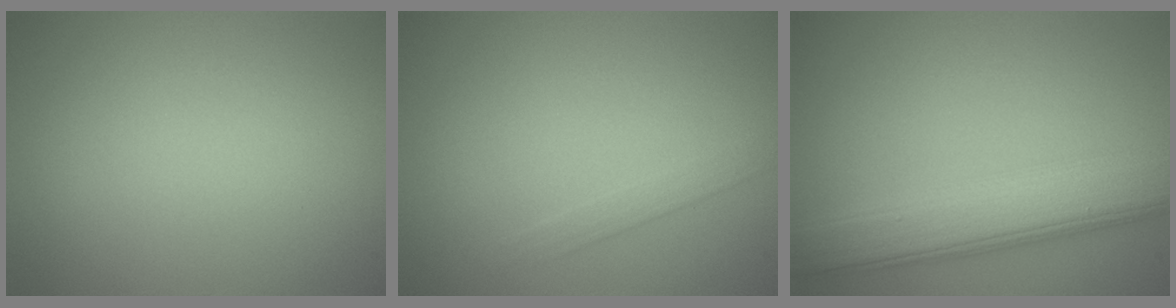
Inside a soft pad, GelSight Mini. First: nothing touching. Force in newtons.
{"total": 1.1, "press": 1.1, "slide": 0.1}
{"total": 6.7, "press": 6.7, "slide": 0.2}